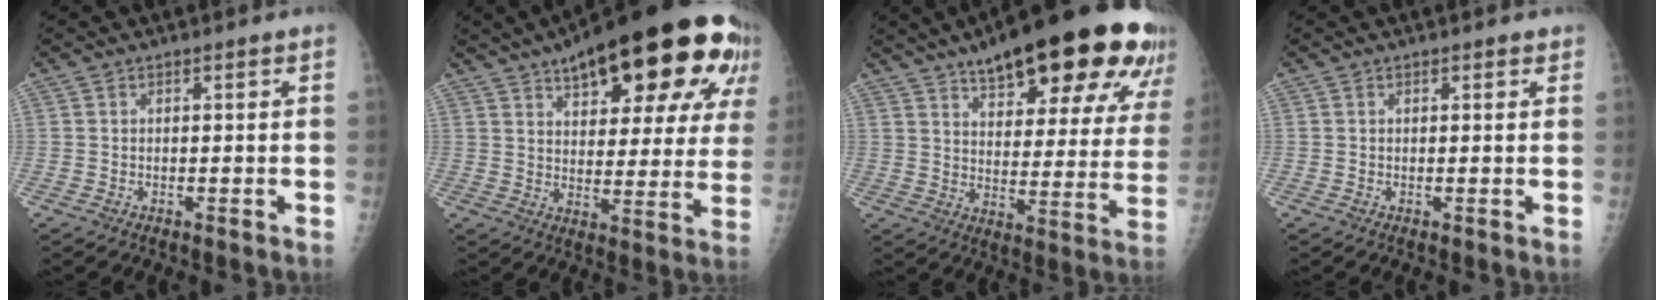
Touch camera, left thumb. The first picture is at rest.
{"total": 27.5, "force": [15.5, 10.9, 19.8], "torque": [-0.252, -0.016, 0.212]}
{"total": 28.1, "force": [18.5, 8.9, 19.2], "torque": [-0.240, -0.048, 0.249]}
{"total": 0.9, "force": [0.6, 0.5, 0.4], "torque": [-0.002, -0.002, 0.005]}